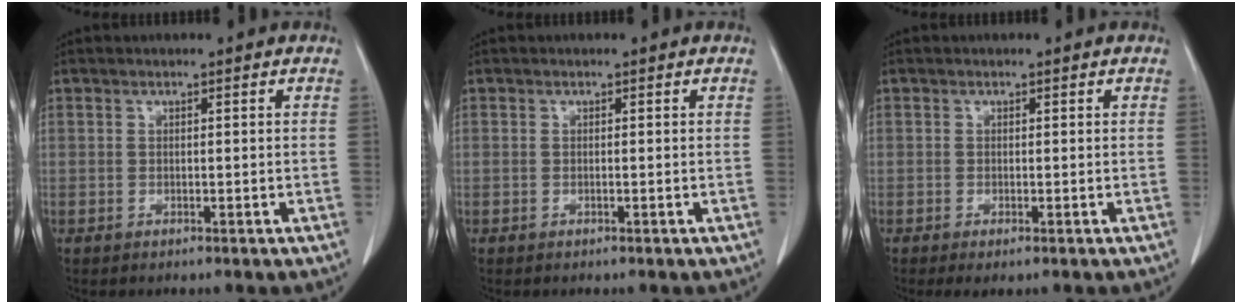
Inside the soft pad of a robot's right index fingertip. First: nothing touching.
{"total": 0.0}
{"total": 1.2, "force": [-0.5, 0.4, 1.0], "torque": [-0.018, -0.003, -0.007]}